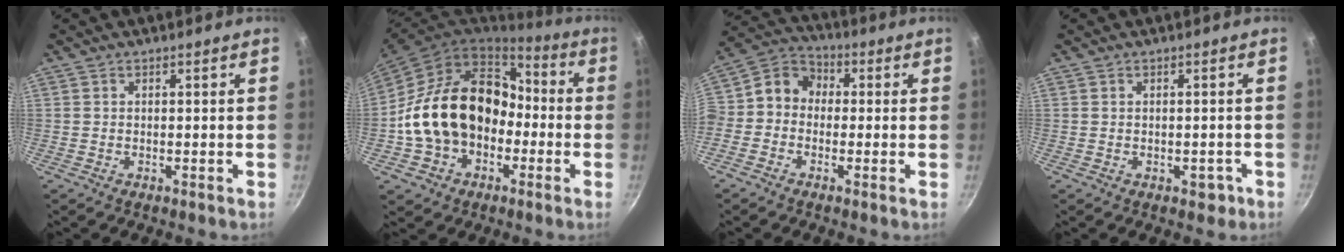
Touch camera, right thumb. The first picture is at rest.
{"total": 20.3, "force": [-2.7, 15.5, 12.8], "torque": [-0.197, 0.065, -0.039]}
{"total": 9.4, "force": [-0.7, 8.0, 5.0], "torque": [-0.075, 0.037, -0.041]}
{"total": 2.1, "force": [-0.8, 1.4, 1.3], "torque": [-0.003, 0.012, -0.004]}